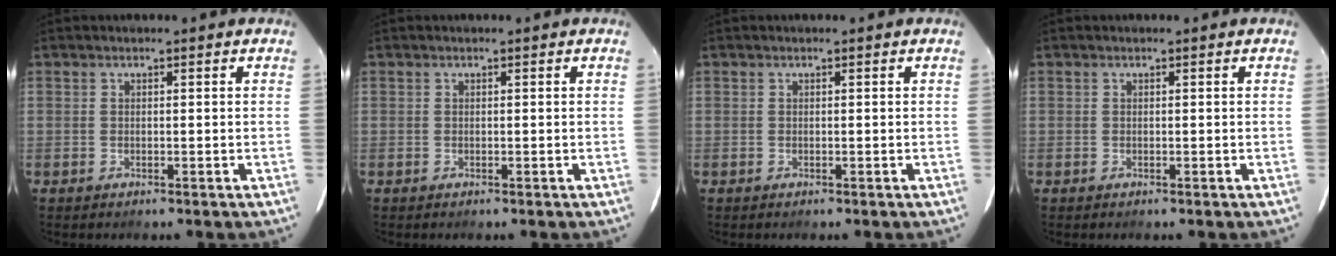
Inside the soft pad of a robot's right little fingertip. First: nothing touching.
{"total": 0.0}
{"total": 0.0}
{"total": 0.0}